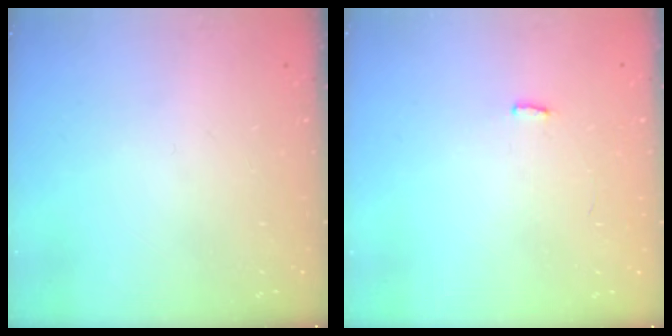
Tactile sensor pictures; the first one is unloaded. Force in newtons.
{"total": 3.4, "press": 3.4, "slide": 0.4}